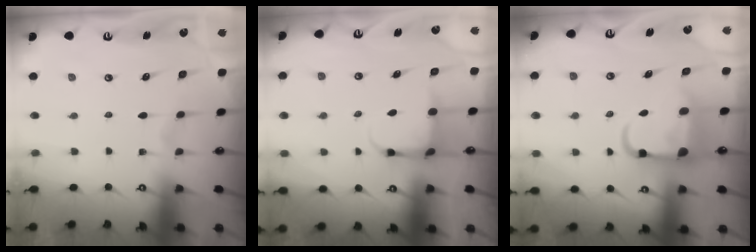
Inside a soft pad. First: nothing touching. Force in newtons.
{"total": 3.8, "press": 3.6, "slide": 1.2}
{"total": 7.3, "press": 7.0, "slide": 2.1}